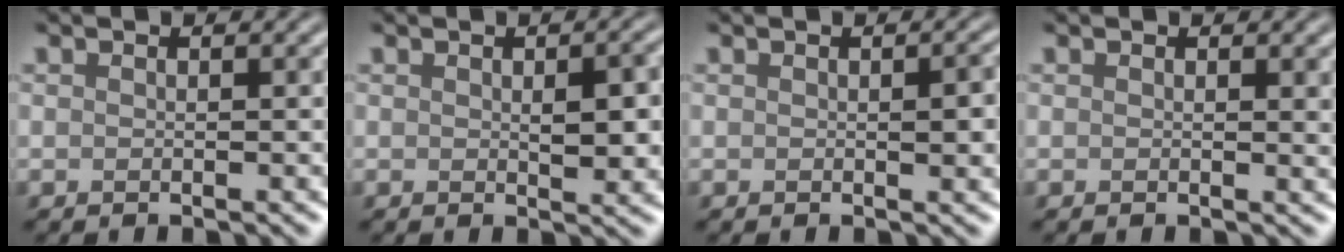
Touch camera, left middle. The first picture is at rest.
{"total": 3.2, "force": [0.2, 1.2, 2.9], "torque": [-0.042, -0.002, 0.005]}
{"total": 1.7, "force": [0.0, 0.4, 1.7], "torque": [-0.022, -0.002, 0.001]}
{"total": 1.0, "force": [0.4, 0.1, 0.9], "torque": [-0.008, -0.002, 0.006]}